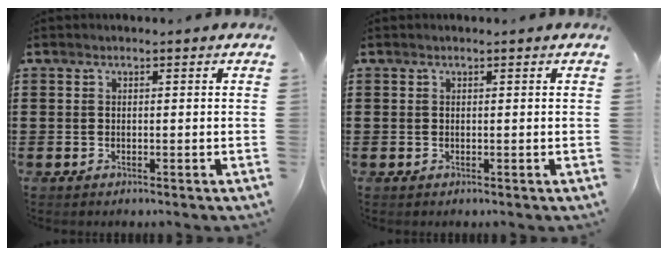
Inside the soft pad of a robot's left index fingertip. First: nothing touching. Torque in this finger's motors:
{"motor_torque": [1.50, -0.63, 0.00, 0.00]}